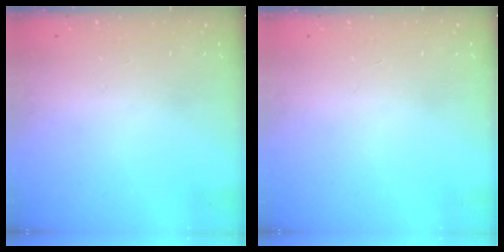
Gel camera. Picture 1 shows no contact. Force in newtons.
{"total": 0.0}